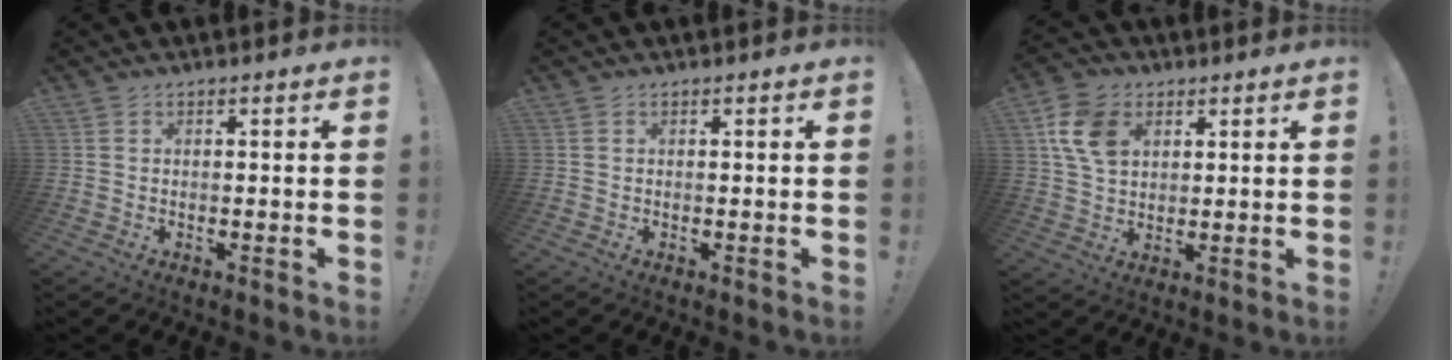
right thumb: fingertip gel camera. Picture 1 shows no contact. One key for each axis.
{"total": 0.0}
{"total": 11.6, "fx": 4.1, "fy": 8.4, "fz": 6.9, "tx": -0.124, "ty": 0.001, "tz": 0.078}